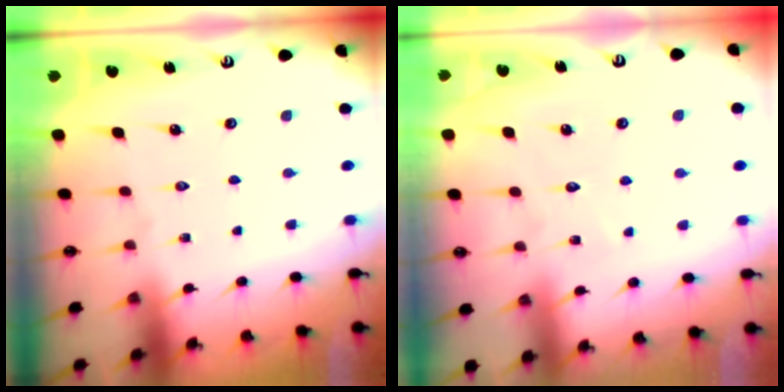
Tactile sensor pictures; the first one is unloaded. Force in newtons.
{"total": 3.0, "press": 2.9, "slide": 0.4}